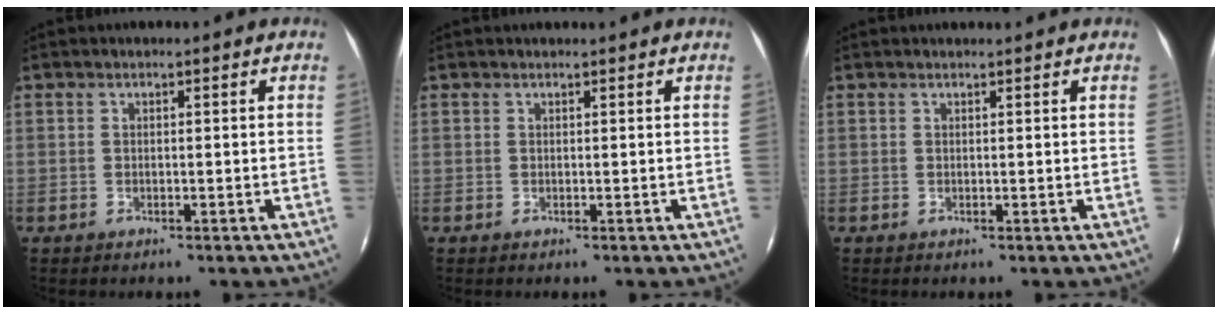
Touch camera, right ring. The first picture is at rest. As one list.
[{"total": 0.6, "force": [0.6, 0.0, 0.1], "torque": [-0.008, 0.001, 0.009]}, {"total": 1.0, "force": [0.9, -0.1, 0.2], "torque": [-0.011, 0.001, 0.012]}]